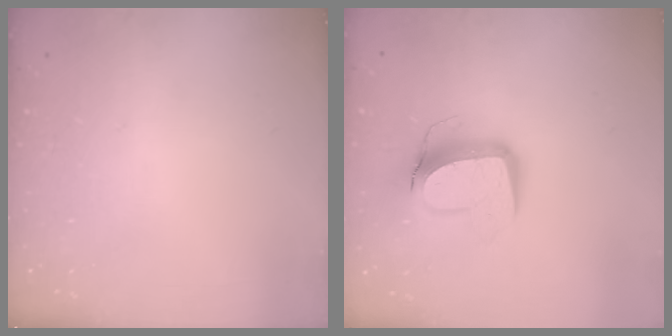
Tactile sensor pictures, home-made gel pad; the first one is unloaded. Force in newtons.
{"total": 12.5, "press": 12.4, "slide": 1.5}